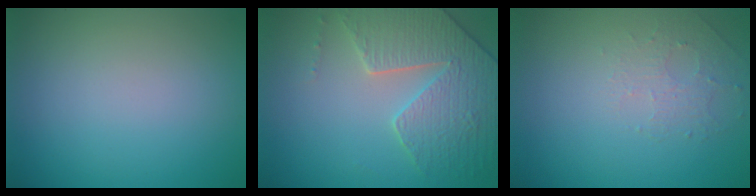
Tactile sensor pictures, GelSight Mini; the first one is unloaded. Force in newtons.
{"total": 4.6, "press": 4.4, "slide": 1.2}
{"total": 1.4, "press": 0.7, "slide": 1.2}